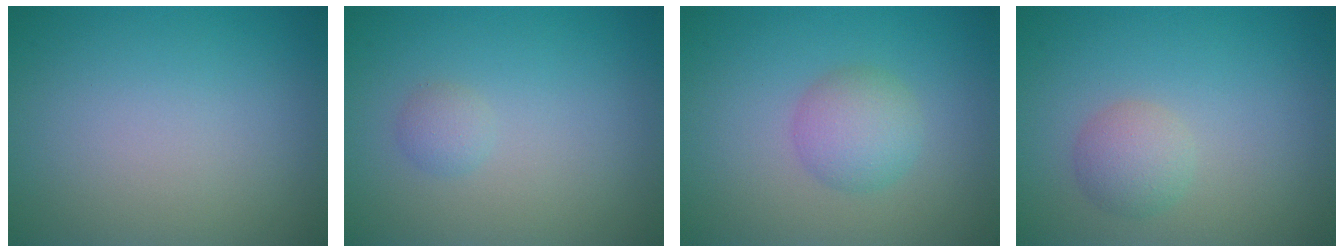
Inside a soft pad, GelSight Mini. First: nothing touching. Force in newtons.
{"total": 1.0, "press": 1.0, "slide": 0.1}
{"total": 2.9, "press": 2.9, "slide": 0.1}
{"total": 2.1, "press": 2.1, "slide": 0.1}